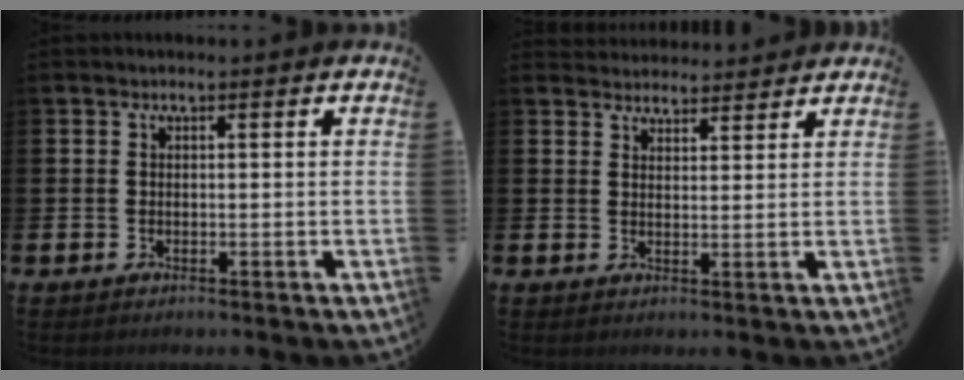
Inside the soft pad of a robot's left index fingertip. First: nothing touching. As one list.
[{"total": 3.5, "force": [3.3, 0.9, -0.4], "torque": [0.004, -0.016, 0.062]}]